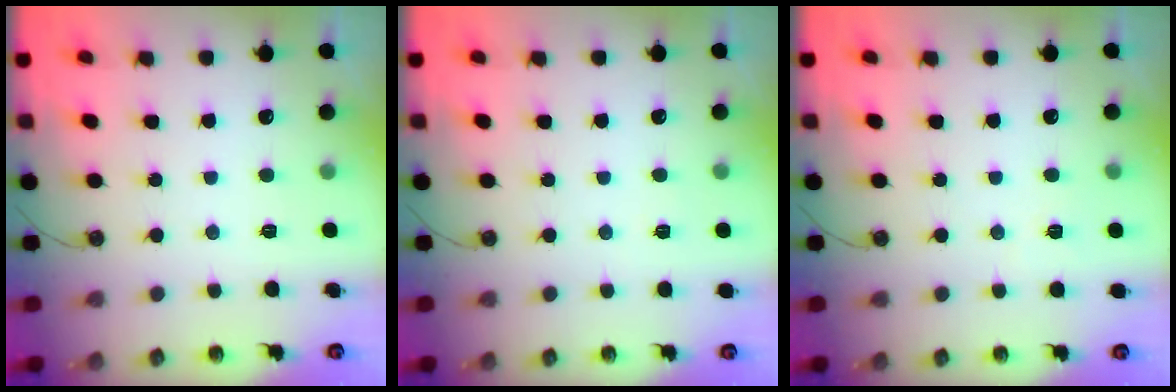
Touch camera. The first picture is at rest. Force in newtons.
{"total": 2.7, "press": 1.5, "slide": 2.3}
{"total": 2.7, "press": 2.5, "slide": 1.0}